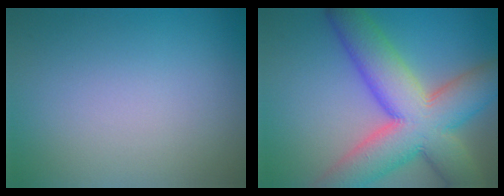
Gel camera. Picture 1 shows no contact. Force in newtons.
{"total": 12.5, "press": 12.4, "slide": 1.2}